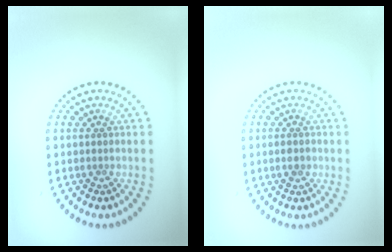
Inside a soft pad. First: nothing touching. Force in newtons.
{"total": 1.2, "press": 1.1, "slide": 0.4}